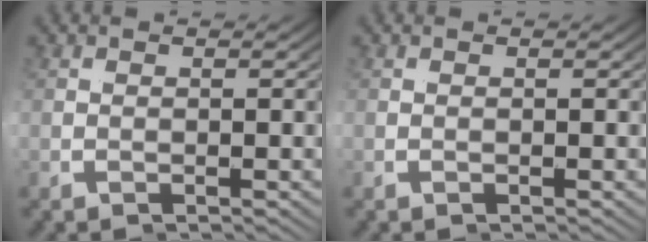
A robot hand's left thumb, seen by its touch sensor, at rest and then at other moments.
{"total": 0.0}